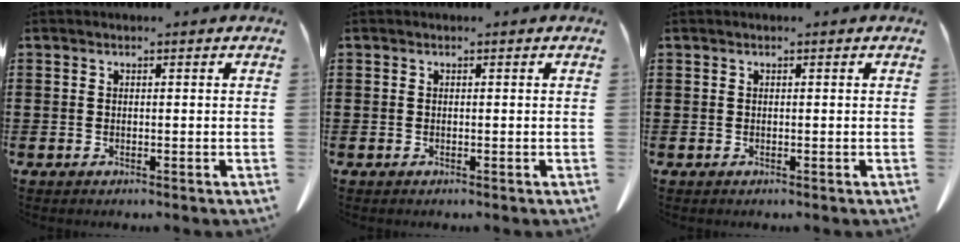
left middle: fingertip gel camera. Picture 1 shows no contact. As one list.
[{"total": 0.0}, {"total": 0.0}]